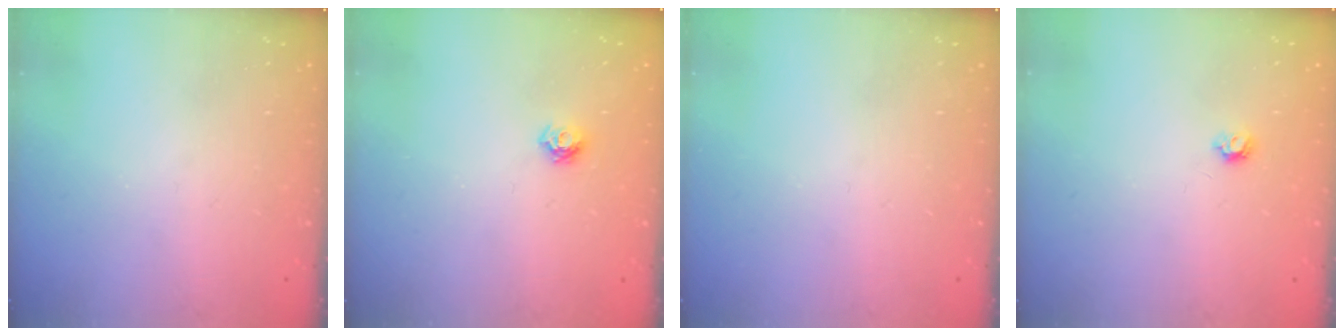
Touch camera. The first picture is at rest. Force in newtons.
{"total": 4.9, "press": 4.8, "slide": 0.6}
{"total": 0.0}
{"total": 3.9, "press": 3.8, "slide": 0.7}